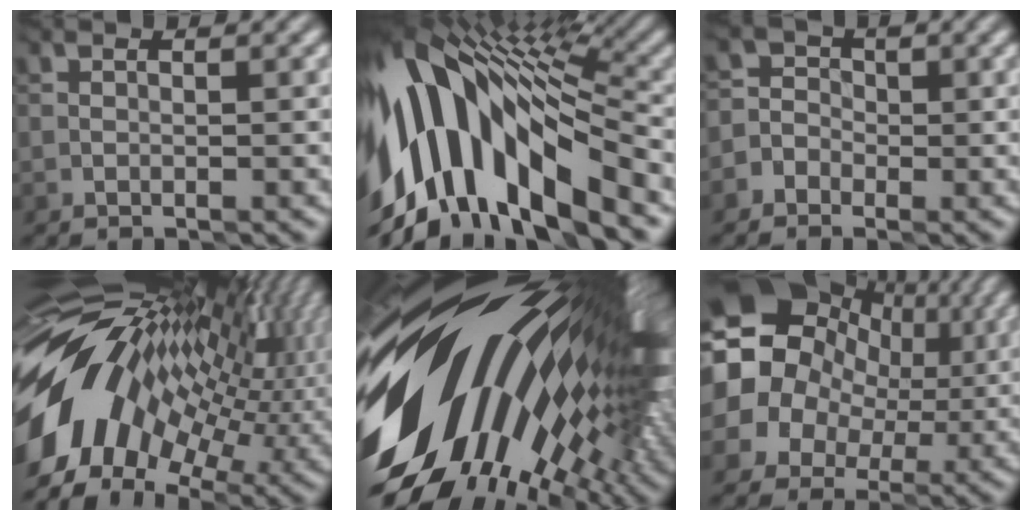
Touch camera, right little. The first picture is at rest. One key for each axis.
{"total": 13.6, "fx": -1.8, "fy": 6.8, "fz": 11.6, "tx": -0.215, "ty": 0.012, "tz": -0.014}
{"total": 1.6, "fx": -0.9, "fy": 1.3, "fz": -0.3, "tx": 0.017, "ty": 0.007, "tz": -0.025}
{"total": 16.7, "fx": 1.1, "fy": 9.0, "fz": 14.0, "tx": -0.246, "ty": 0.003, "tz": 0.014}
{"total": 19.2, "fx": 0.4, "fy": 10.7, "fz": 16.0, "tx": -0.272, "ty": -0.055, "tz": 0.017}
{"total": 17.4, "fx": 3.7, "fy": 15.6, "fz": 6.8, "tx": -0.148, "ty": 0.024, "tz": 0.031}